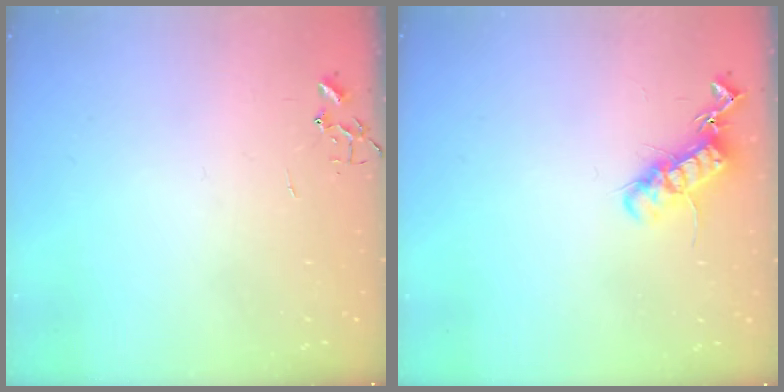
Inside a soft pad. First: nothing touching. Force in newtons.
{"total": 13.3, "press": 13.3, "slide": 0.3}